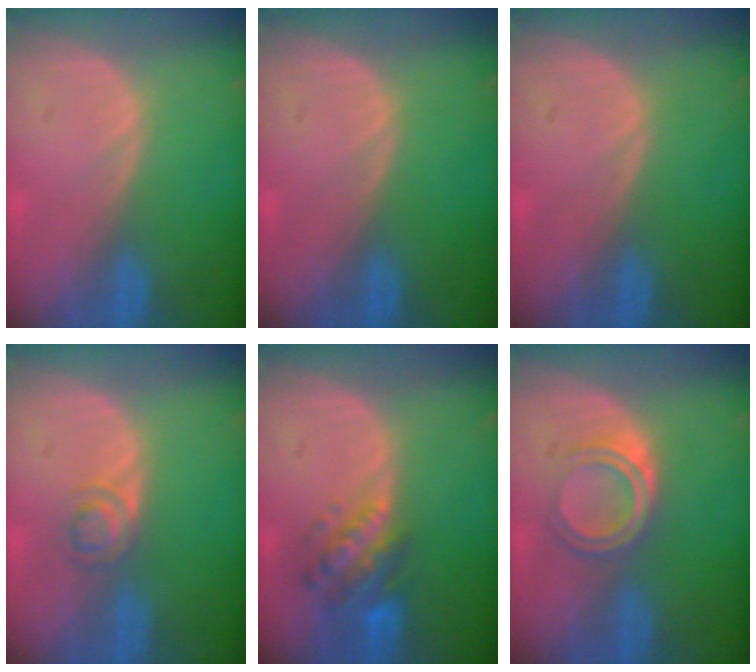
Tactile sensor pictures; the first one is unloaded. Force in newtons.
{"total": 0.0}
{"total": 0.0}
{"total": 3.0, "press": 2.9, "slide": 0.2}
{"total": 6.2, "press": 6.0, "slide": 1.5}
{"total": 4.4, "press": 4.2, "slide": 1.5}